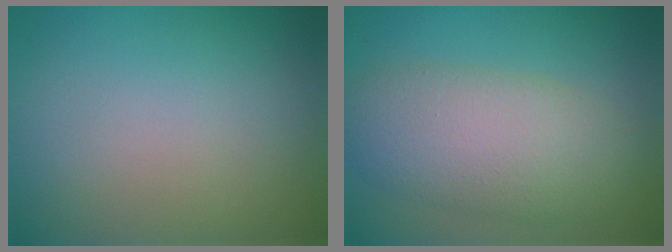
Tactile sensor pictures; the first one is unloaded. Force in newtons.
{"total": 6.8, "press": 6.8, "slide": 0.2}